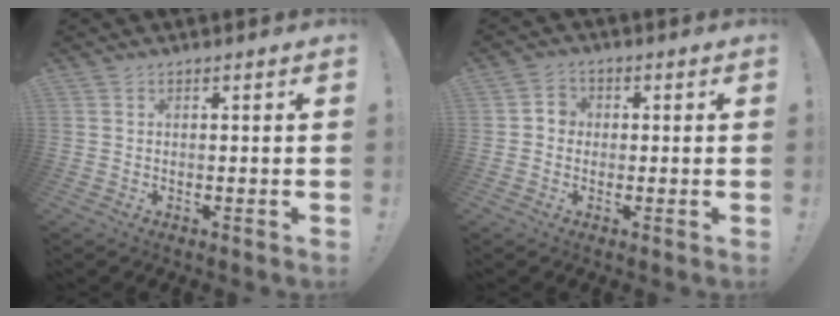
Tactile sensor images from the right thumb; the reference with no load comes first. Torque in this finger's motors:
{"motor_torque": [0.17, 0.15, 0.38, -0.29, -0.01]}